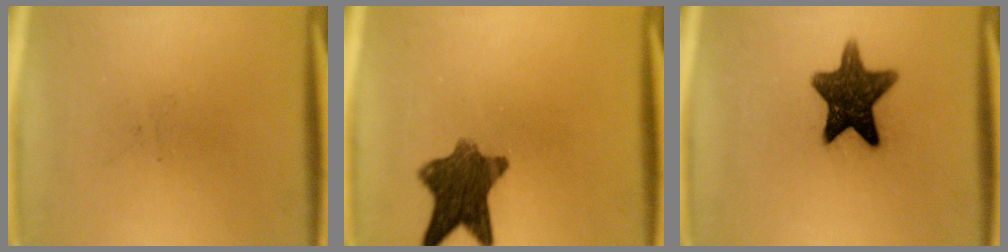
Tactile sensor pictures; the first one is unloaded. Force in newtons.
{"total": 9.5}
{"total": 12.2}